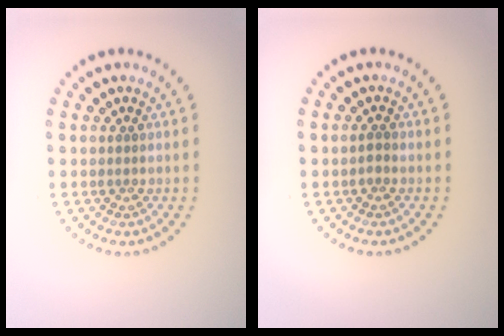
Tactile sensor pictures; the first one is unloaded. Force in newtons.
{"total": 0.7, "press": 0.7, "slide": 0.1}